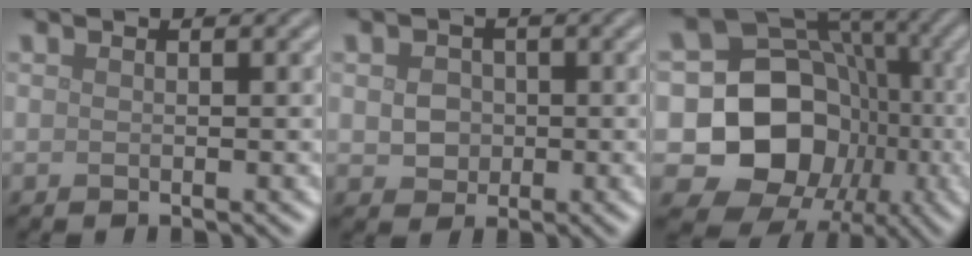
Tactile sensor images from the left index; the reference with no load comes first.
{"total": 2.4, "force": [0.0, 2.1, 1.2], "torque": [-0.015, -0.002, -0.003]}
{"total": 13.4, "force": [-2.8, 11.4, 6.6], "torque": [-0.100, -0.010, -0.072]}